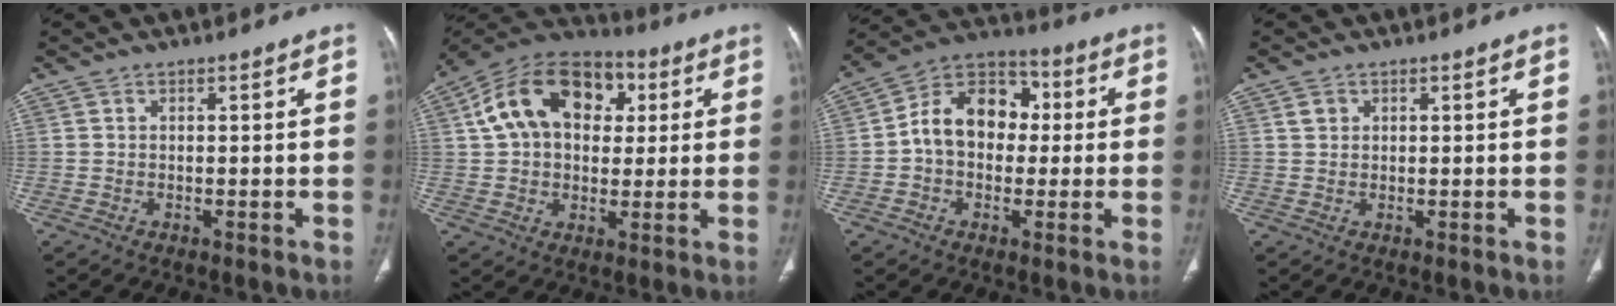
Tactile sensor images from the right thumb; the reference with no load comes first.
{"total": 18.8, "force": [4.8, 13.2, 12.5], "torque": [-0.191, 0.020, 0.072]}
{"total": 13.3, "force": [0.5, 10.0, 8.8], "torque": [-0.111, 0.035, -0.004]}
{"total": 1.5, "force": [0.7, 1.2, 0.5], "torque": [-0.002, -0.001, 0.011]}